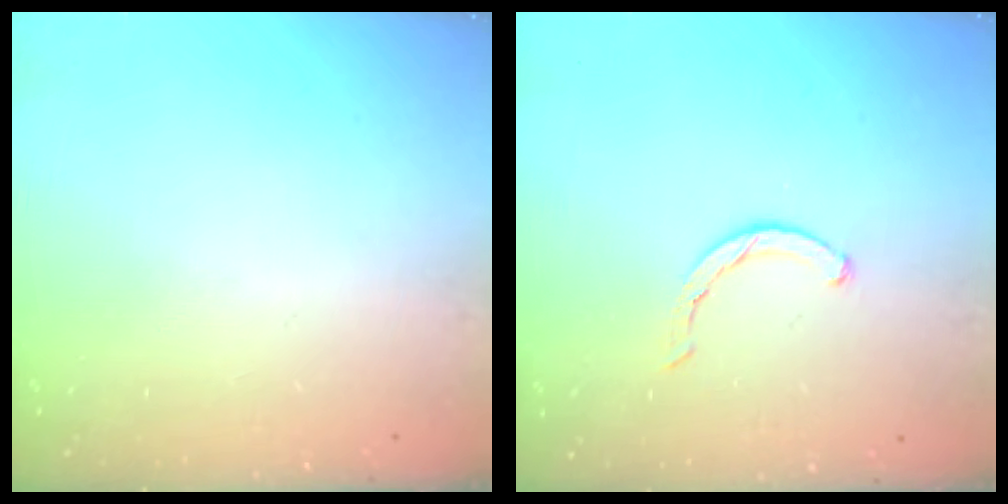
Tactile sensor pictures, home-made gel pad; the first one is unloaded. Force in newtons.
{"total": 1.8, "press": 1.8, "slide": 0.3}